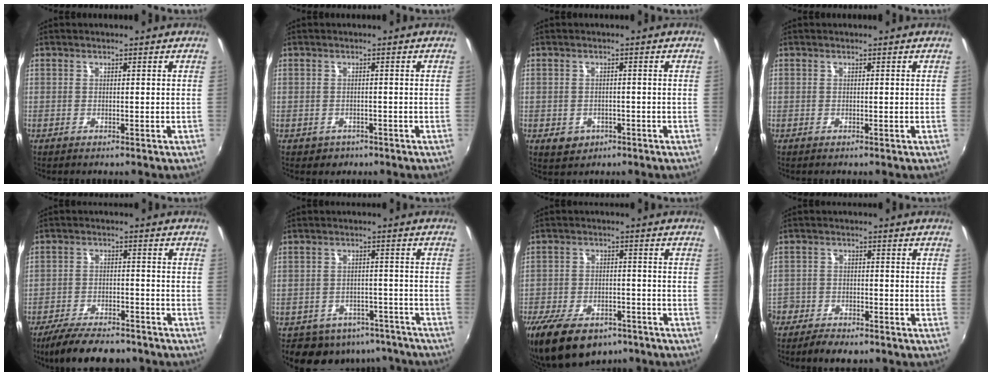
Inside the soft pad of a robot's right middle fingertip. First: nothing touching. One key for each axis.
{"total": 2.3, "fx": -1.1, "fy": 2.0, "fz": 0.5, "tx": -0.013, "ty": -0.003, "tz": -0.013}
{"total": 4.0, "fx": -1.6, "fy": 3.2, "fz": 1.5, "tx": -0.036, "ty": -0.004, "tz": -0.018}
{"total": 0.0}
{"total": 11.9, "fx": -9.8, "fy": 4.0, "fz": 5.5, "tx": -0.123, "ty": -0.015, "tz": -0.155}
{"total": 11.7, "fx": -8.9, "fy": 6.9, "fz": 3.2, "tx": -0.070, "ty": 0.016, "tz": -0.099}
{"total": 16.2, "fx": -11.0, "fy": 8.4, "fz": 8.3, "tx": -0.196, "ty": -0.029, "tz": -0.177}
{"total": 7.3, "fx": -5.7, "fy": 3.7, "fz": 2.7, "tx": -0.082, "ty": -0.009, "tz": -0.099}